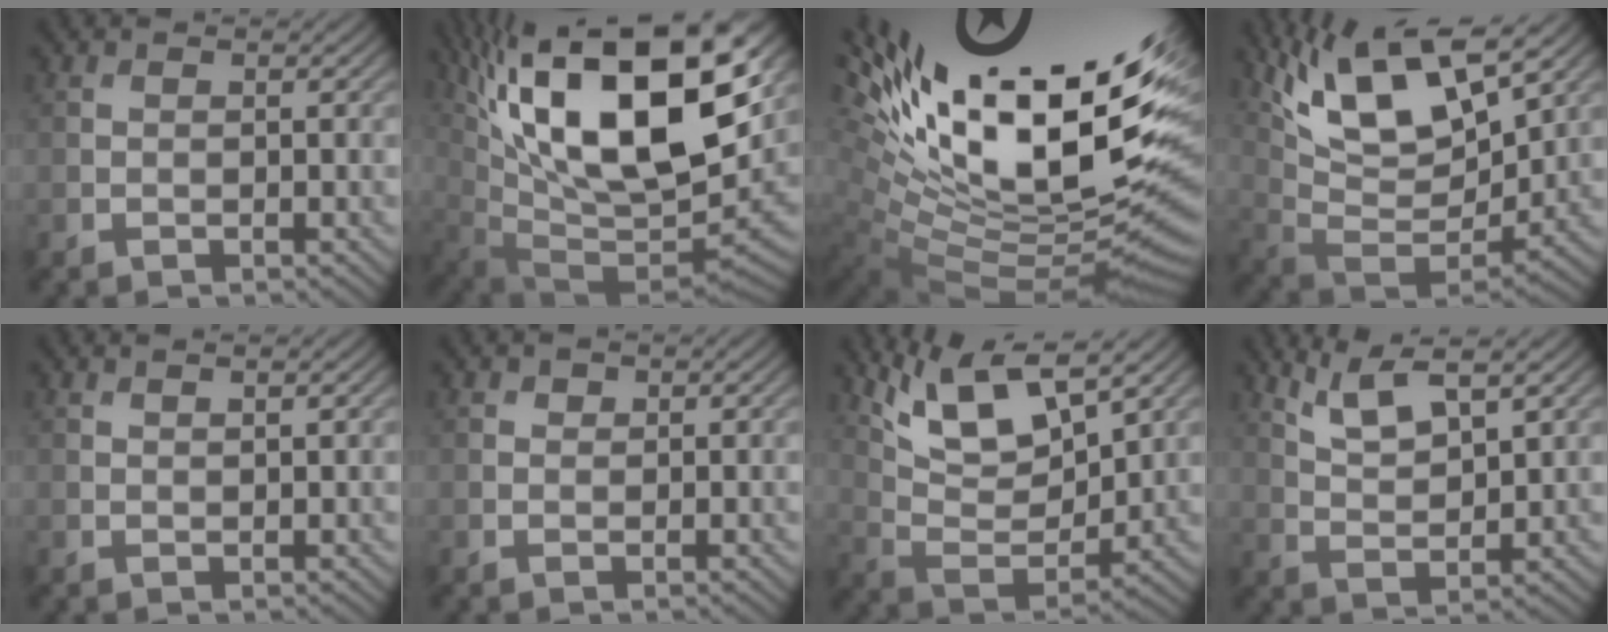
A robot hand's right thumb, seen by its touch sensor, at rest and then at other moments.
{"total": 20.2, "force": [7.8, 8.6, 16.5], "torque": [-0.285, 0.028, 0.131]}
{"total": 22.2, "force": [8.3, 9.8, 18.2], "torque": [-0.309, 0.039, 0.171]}
{"total": 15.8, "force": [8.4, 6.1, 11.9], "torque": [-0.233, 0.012, 0.147]}
{"total": 0.8, "force": [0.7, -0.1, 0.4], "torque": [-0.008, 0.000, 0.010]}
{"total": 0.5, "force": [0.4, 0.3, 0.1], "torque": [0.001, -0.002, 0.007]}
{"total": 11.7, "force": [8.0, 3.5, 7.8], "torque": [-0.173, -0.005, 0.145]}
{"total": 6.4, "force": [4.3, 1.5, 4.5], "torque": [-0.104, 0.004, 0.090]}